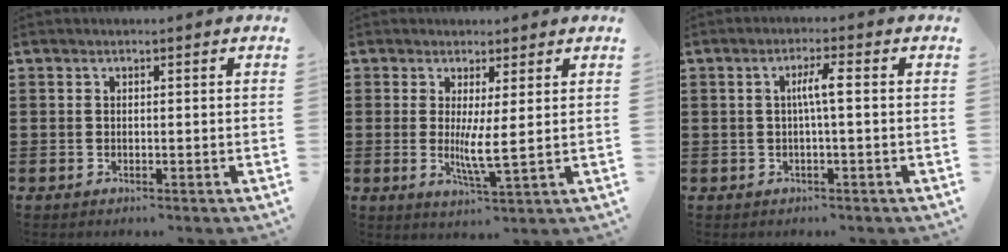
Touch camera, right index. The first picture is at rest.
{"total": 4.5, "force": [0.4, 0.1, 4.5], "torque": [-0.078, -0.014, 0.006]}
{"total": 3.5, "force": [0.1, 0.1, 3.5], "torque": [-0.066, 0.000, -0.003]}